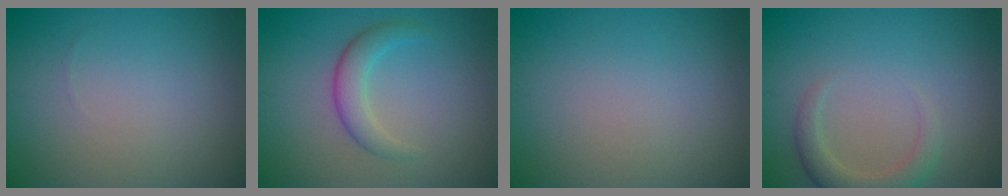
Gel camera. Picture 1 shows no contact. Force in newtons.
{"total": 2.8, "press": 2.8, "slide": 0.1}
{"total": 0.0}
{"total": 2.8, "press": 2.8, "slide": 0.4}